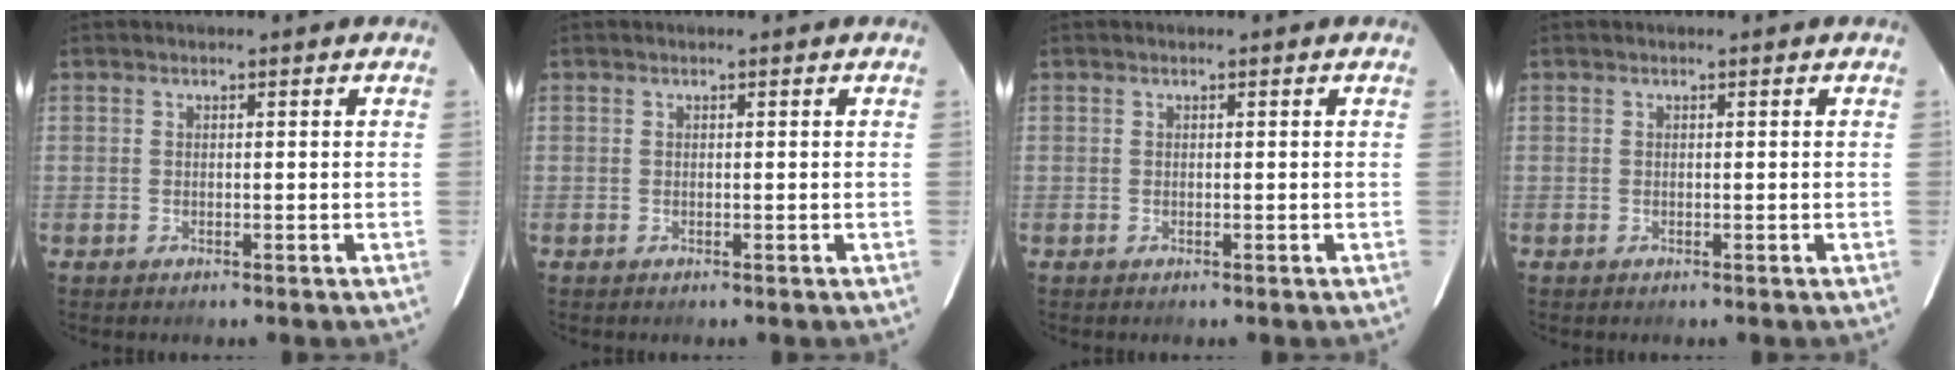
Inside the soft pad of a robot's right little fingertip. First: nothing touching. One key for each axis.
{"total": 0.0}
{"total": 0.0}
{"total": 0.0}